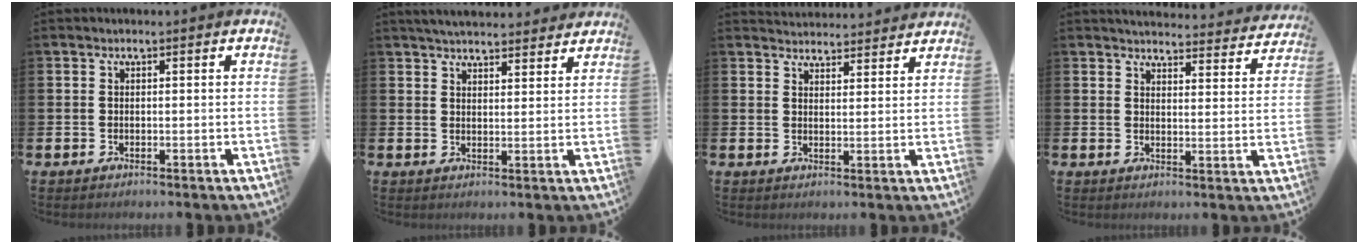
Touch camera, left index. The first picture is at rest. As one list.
[{"total": 4.2, "force": [4.1, 0.5, 0.5], "torque": [-0.016, -0.021, 0.075]}, {"total": 3.8, "force": [3.8, 0.5, -0.2], "torque": [-0.001, -0.024, 0.070]}, {"total": 4.3, "force": [4.3, 0.7, 0.3], "torque": [-0.005, -0.039, 0.074]}]